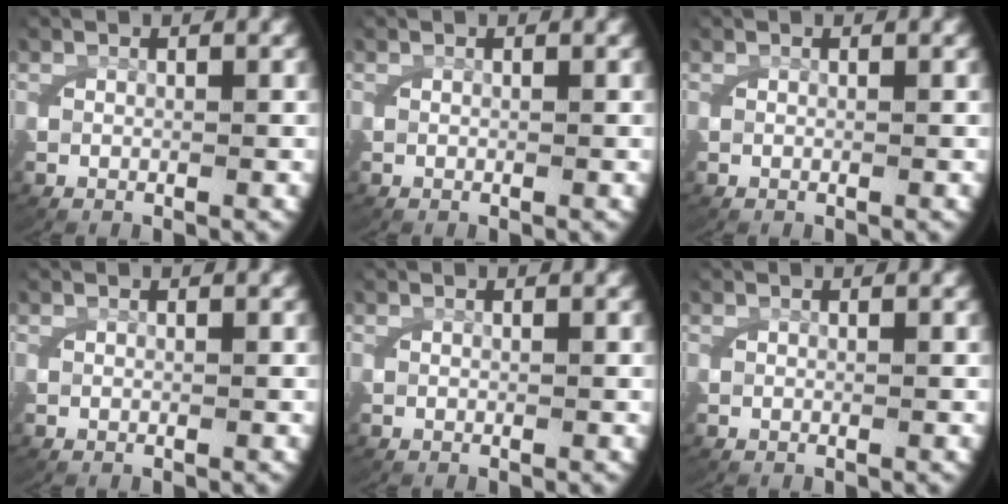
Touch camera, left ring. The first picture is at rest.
{"total": 0.0}
{"total": 0.0}
{"total": 0.0}
{"total": 0.0}
{"total": 0.0}